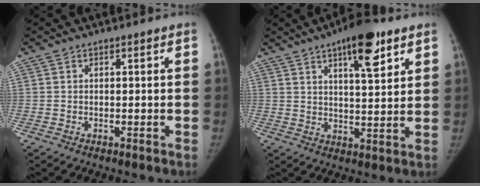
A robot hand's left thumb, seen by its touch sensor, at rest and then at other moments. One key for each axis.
{"total": 11.2, "fx": 6.2, "fy": 3.6, "fz": 8.7, "tx": -0.106, "ty": -0.030, "tz": 0.091}